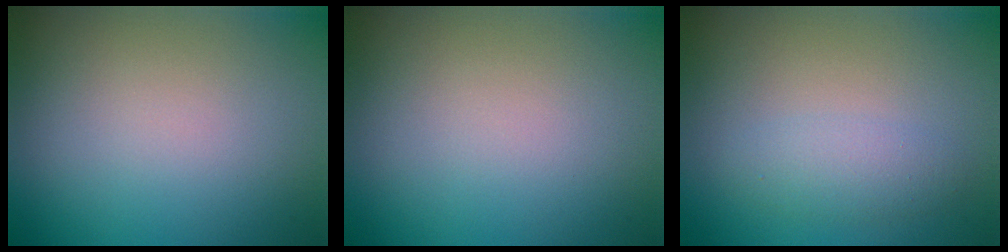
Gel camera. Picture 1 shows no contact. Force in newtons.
{"total": 0.0}
{"total": 1.9, "press": 1.9, "slide": 0.0}